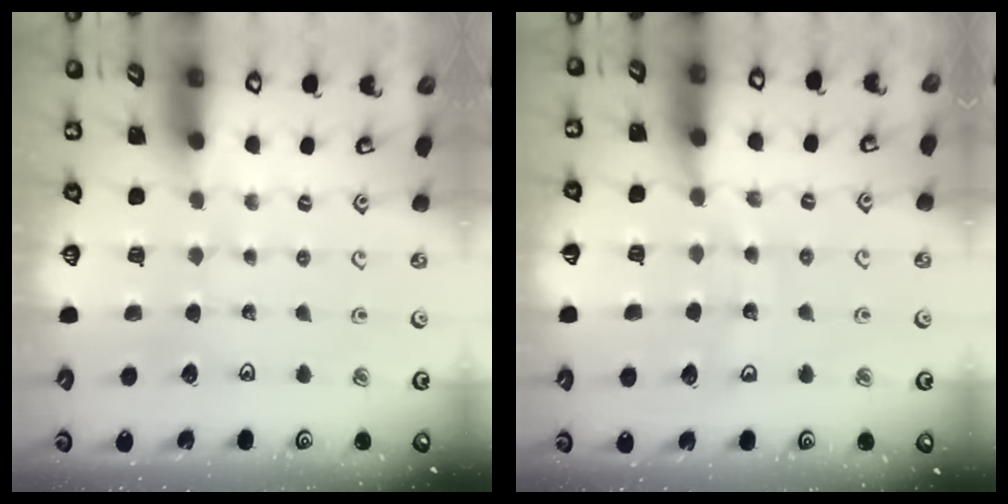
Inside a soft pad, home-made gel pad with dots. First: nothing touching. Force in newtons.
{"total": 9.5, "press": 9.4, "slide": 1.2}